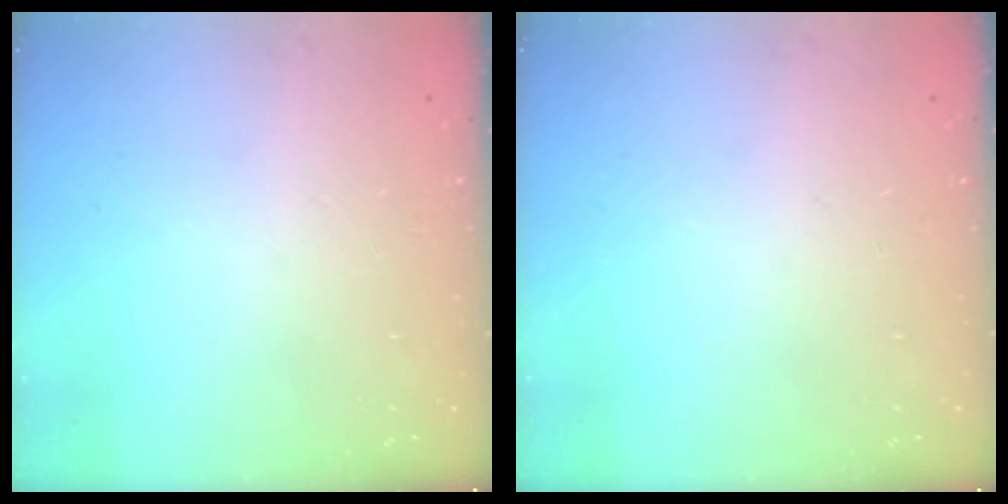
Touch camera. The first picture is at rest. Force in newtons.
{"total": 0.0}